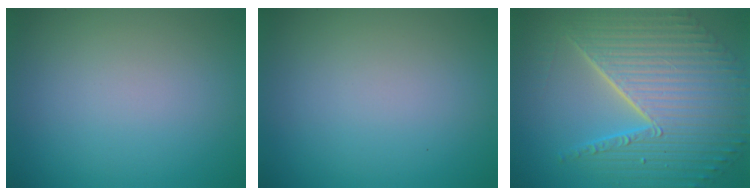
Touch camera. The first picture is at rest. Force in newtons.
{"total": 0.0}
{"total": 10.9, "press": 7.1, "slide": 8.3}